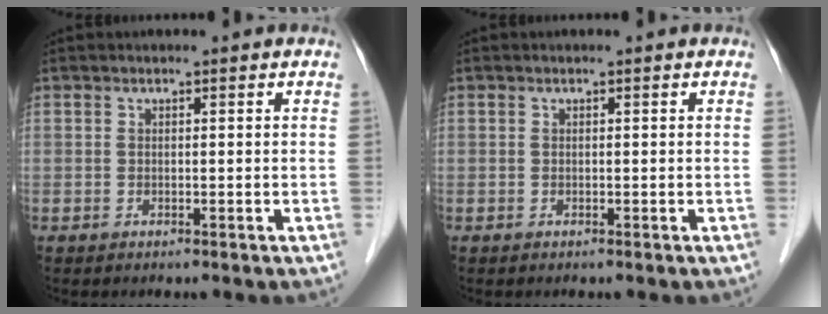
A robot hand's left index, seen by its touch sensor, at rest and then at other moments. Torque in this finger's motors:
{"motor_torque": [0.00, 0.00, 0.00, 0.00]}